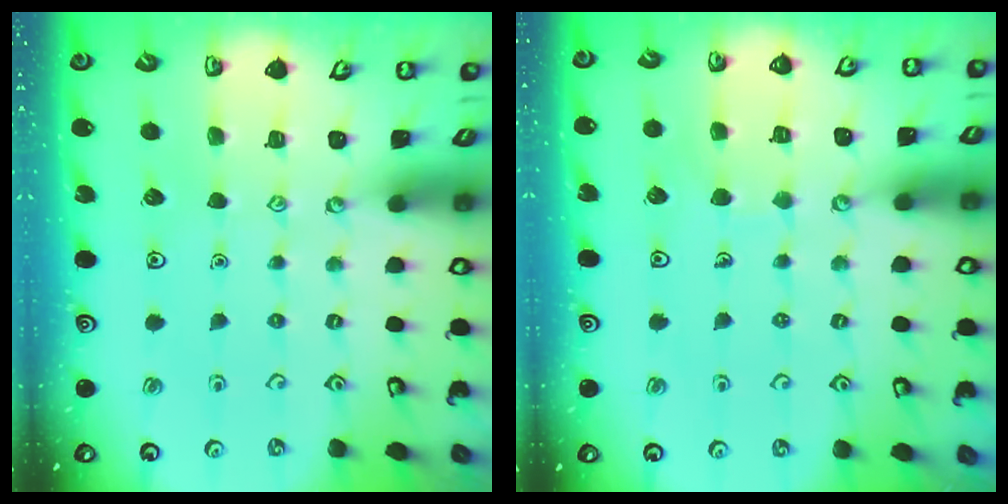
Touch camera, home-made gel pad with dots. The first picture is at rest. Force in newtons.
{"total": 4.9, "press": 4.9, "slide": 0.4}